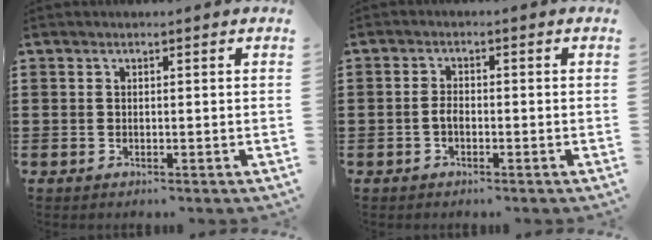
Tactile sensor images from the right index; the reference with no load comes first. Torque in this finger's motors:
{"motor_torque": [1.47, 0.42, 0.33, 0.04]}